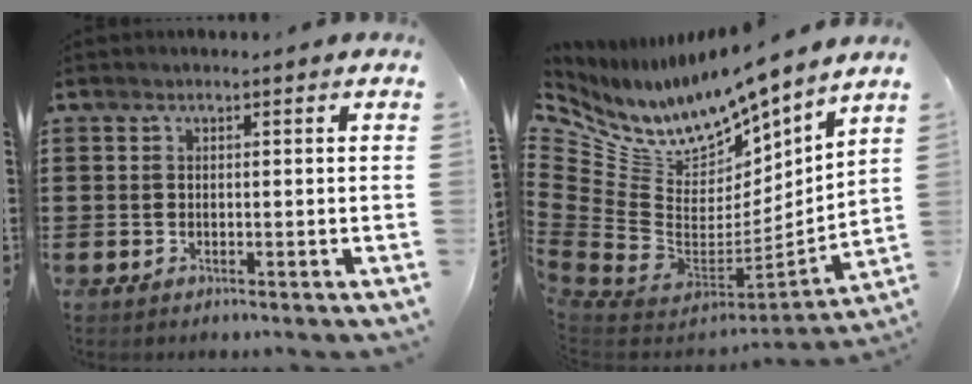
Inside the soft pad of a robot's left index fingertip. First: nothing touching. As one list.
[{"total": 9.8, "force": [8.6, 4.0, 2.5], "torque": [-0.108, -0.092, 0.153]}]